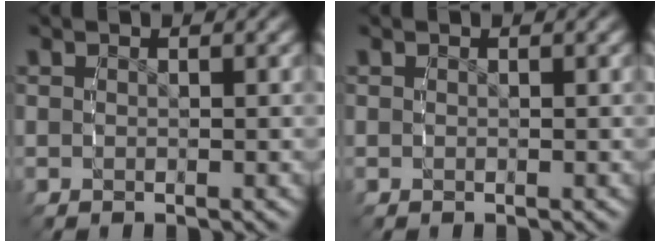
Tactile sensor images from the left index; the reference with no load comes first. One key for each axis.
{"total": 0.0}